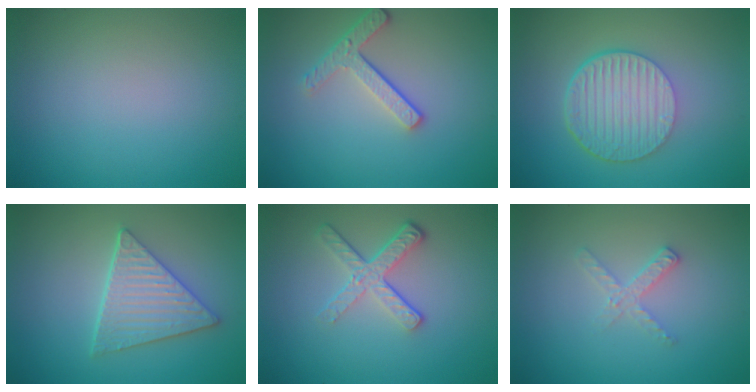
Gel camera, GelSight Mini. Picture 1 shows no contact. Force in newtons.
{"total": 3.2, "press": 2.5, "slide": 2.0}
{"total": 6.4, "press": 4.3, "slide": 4.7}
{"total": 4.5, "press": 3.9, "slide": 2.1}
{"total": 3.9, "press": 2.7, "slide": 2.8}
{"total": 1.7, "press": 1.7, "slide": 0.2}